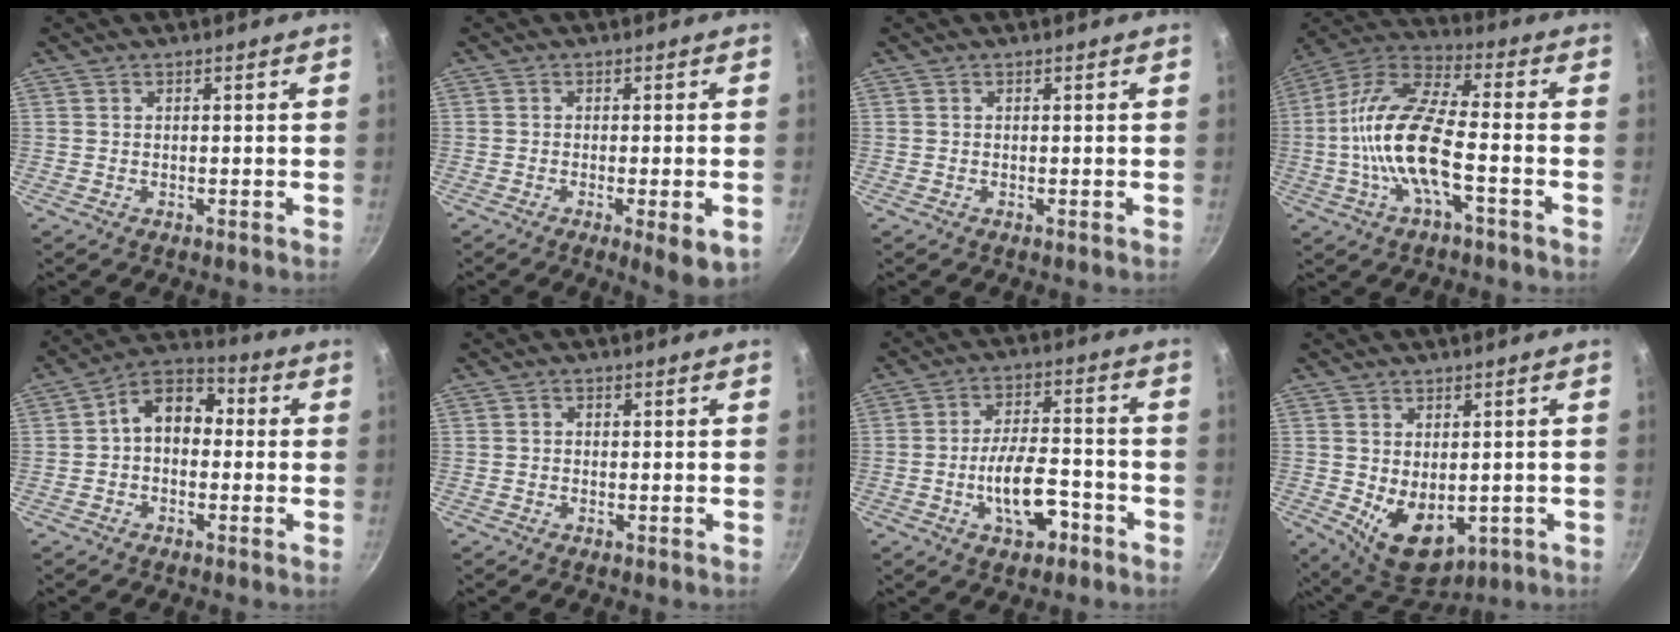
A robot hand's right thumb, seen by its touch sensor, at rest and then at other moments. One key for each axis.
{"total": 6.2, "fx": -2.2, "fy": 1.4, "fz": 5.6, "tx": -0.081, "ty": -0.008, "tz": -0.028}
{"total": 0.0}
{"total": 16.0, "fx": -3.0, "fy": 5.4, "fz": 14.7, "tx": -0.313, "ty": 0.042, "tz": -0.061}
{"total": 10.2, "fx": 0.4, "fy": 7.0, "fz": 7.4, "tx": -0.089, "ty": 0.036, "tz": -0.010}
{"total": 0.7, "fx": 0.0, "fy": 0.6, "fz": 0.3, "tx": 0.001, "ty": 0.002, "tz": -0.004}
{"total": 9.7, "fx": -3.8, "fy": 4.6, "fz": 7.6, "tx": -0.125, "ty": 0.031, "tz": -0.063}
{"total": 9.8, "fx": -1.5, "fy": 6.0, "fz": 7.6, "tx": -0.107, "ty": -0.010, "tz": 0.003}